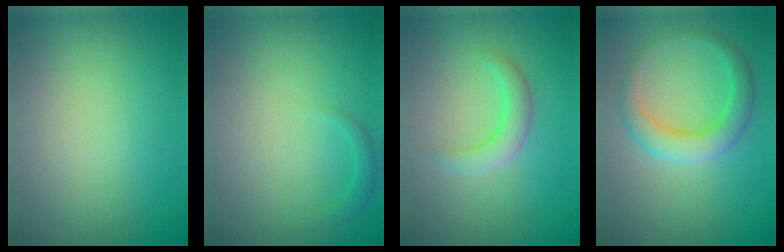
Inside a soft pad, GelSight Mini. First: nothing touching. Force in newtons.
{"total": 1.2, "press": 1.1, "slide": 0.2}
{"total": 2.6, "press": 2.6, "slide": 0.2}
{"total": 4.2, "press": 4.2, "slide": 0.1}